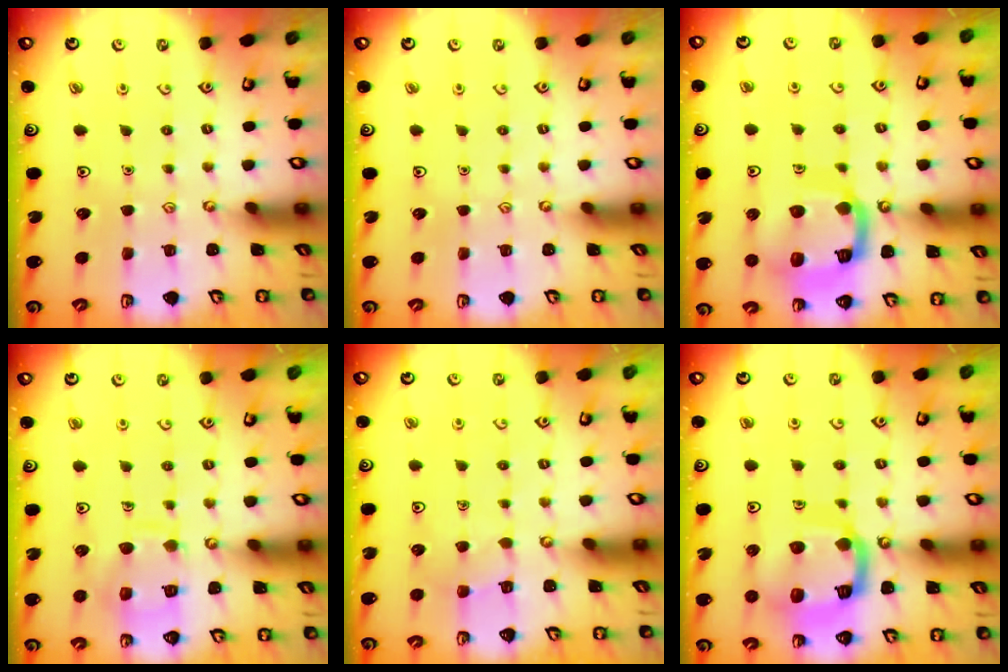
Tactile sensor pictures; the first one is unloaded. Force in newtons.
{"total": 0.0}
{"total": 16.3, "press": 16.2, "slide": 1.8}
{"total": 11.6, "press": 11.6, "slide": 1.1}
{"total": 4.9, "press": 4.8, "slide": 0.4}
{"total": 16.3, "press": 16.2, "slide": 1.8}